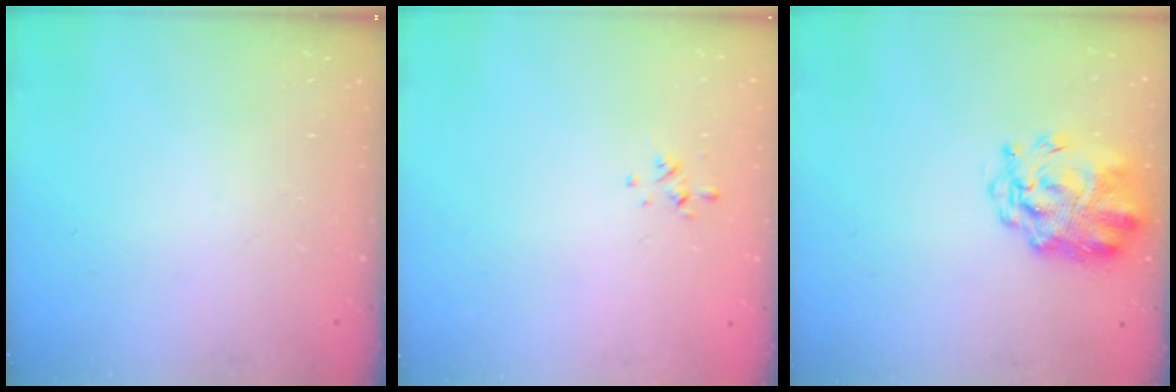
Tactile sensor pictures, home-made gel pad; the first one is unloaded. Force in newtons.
{"total": 0.6, "press": 0.3, "slide": 0.5}
{"total": 4.6, "press": 4.3, "slide": 1.4}